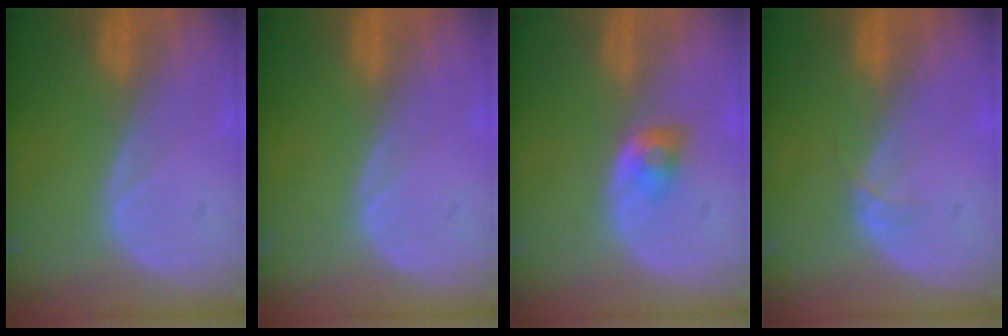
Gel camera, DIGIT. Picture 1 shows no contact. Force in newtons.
{"total": 0.0}
{"total": 2.9, "press": 2.5, "slide": 1.5}
{"total": 0.9, "press": 0.9, "slide": 0.1}